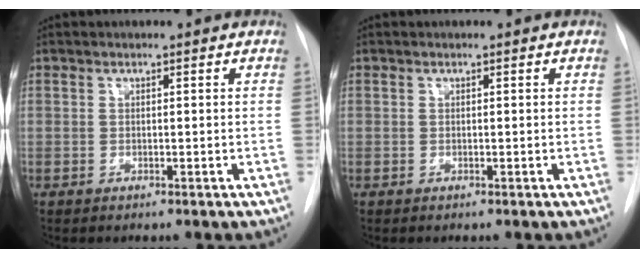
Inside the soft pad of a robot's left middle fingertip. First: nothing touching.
{"total": 0.0}